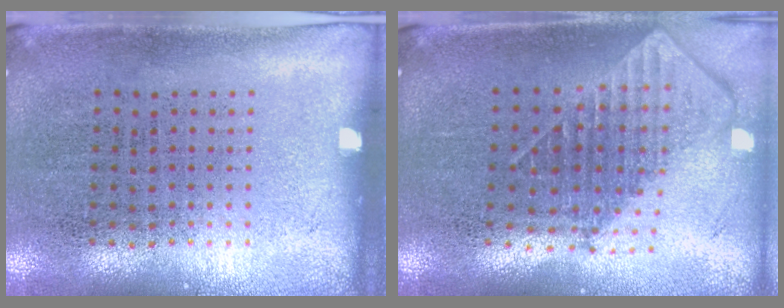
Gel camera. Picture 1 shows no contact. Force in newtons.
{"total": 1.9, "press": 1.5, "slide": 1.2}